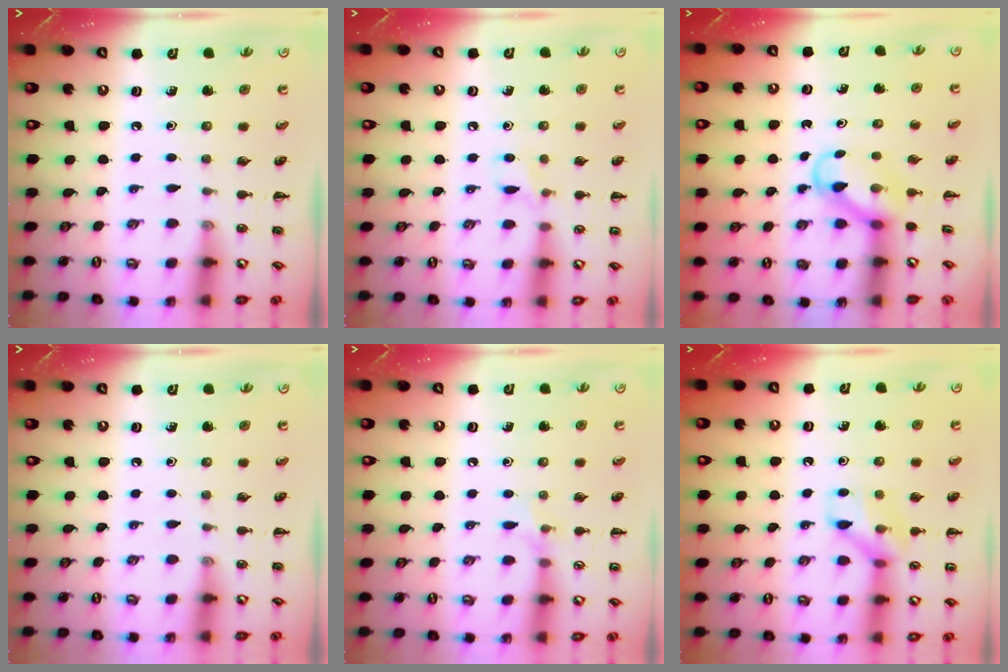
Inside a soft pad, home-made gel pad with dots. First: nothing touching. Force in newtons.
{"total": 4.8, "press": 4.5, "slide": 1.4}
{"total": 3.8, "press": 3.6, "slide": 1.2}
{"total": 0.0}
{"total": 5.6, "press": 5.3, "slide": 1.8}
{"total": 9.1, "press": 9.1, "slide": 0.4}